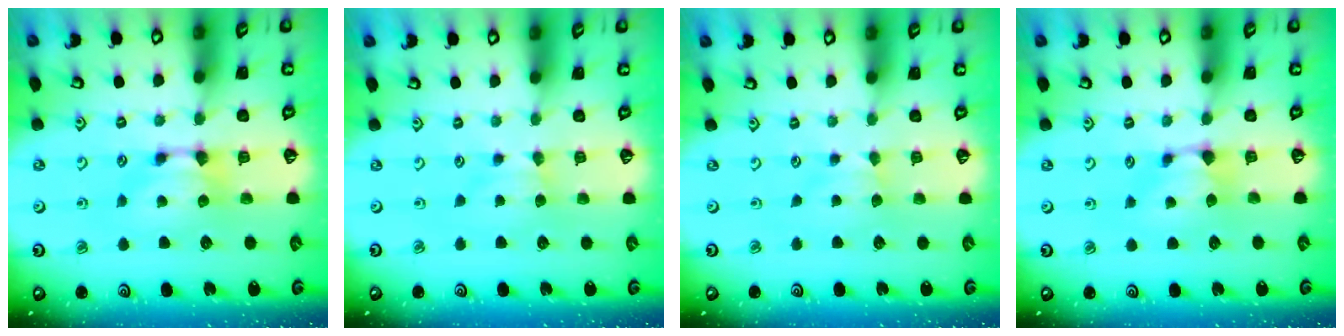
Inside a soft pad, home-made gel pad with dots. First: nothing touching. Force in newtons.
{"total": 1.8, "press": 1.8, "slide": 0.4}
{"total": 1.7, "press": 1.6, "slide": 0.5}
{"total": 0.9, "press": 0.6, "slide": 0.6}